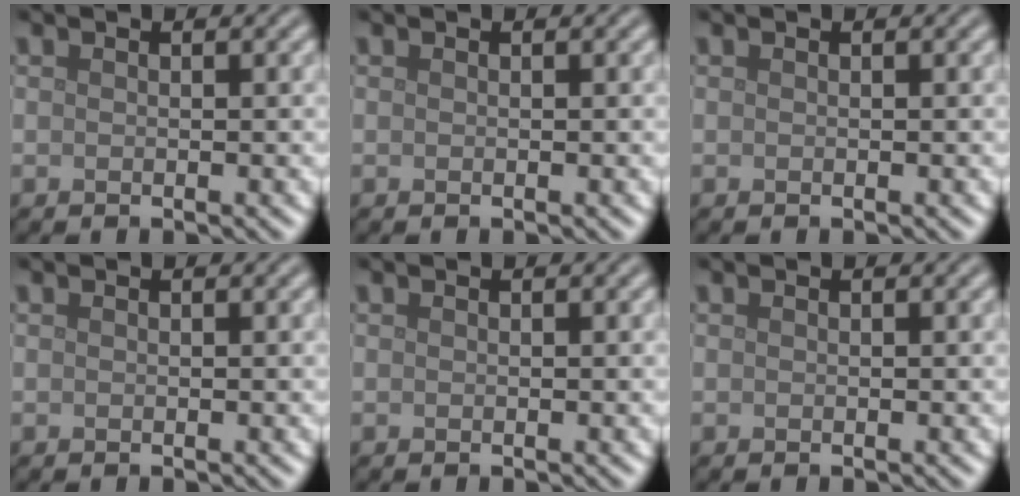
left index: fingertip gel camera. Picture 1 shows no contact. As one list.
[{"total": 0.0}, {"total": 0.0}, {"total": 0.0}, {"total": 0.0}, {"total": 0.0}]